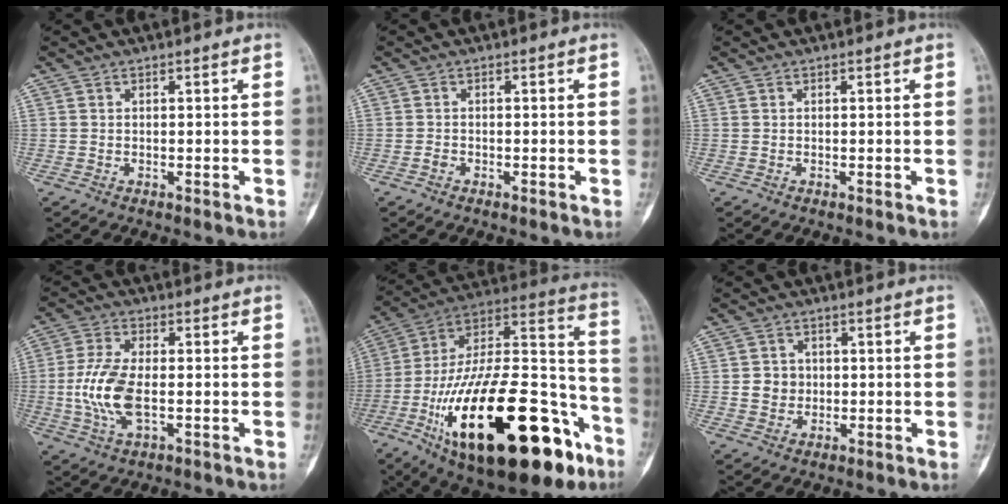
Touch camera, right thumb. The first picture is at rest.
{"total": 0.7, "force": [-0.5, 0.4, 0.3], "torque": [-0.006, 0.001, -0.014]}
{"total": 0.0}
{"total": 10.2, "force": [-1.3, 5.0, 8.9], "torque": [-0.195, 0.003, -0.025]}
{"total": 40.6, "force": [-17.7, 16.9, 32.4], "torque": [-0.507, 0.062, -0.277]}
{"total": 3.9, "force": [0.1, 3.6, 1.4], "torque": [-0.004, 0.006, 0.002]}